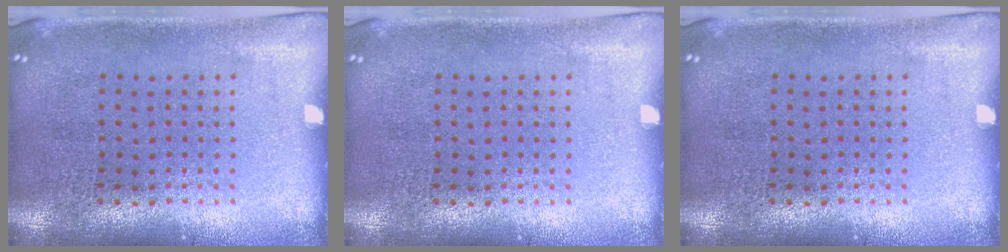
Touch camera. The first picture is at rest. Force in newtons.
{"total": 0.0}
{"total": 0.0}